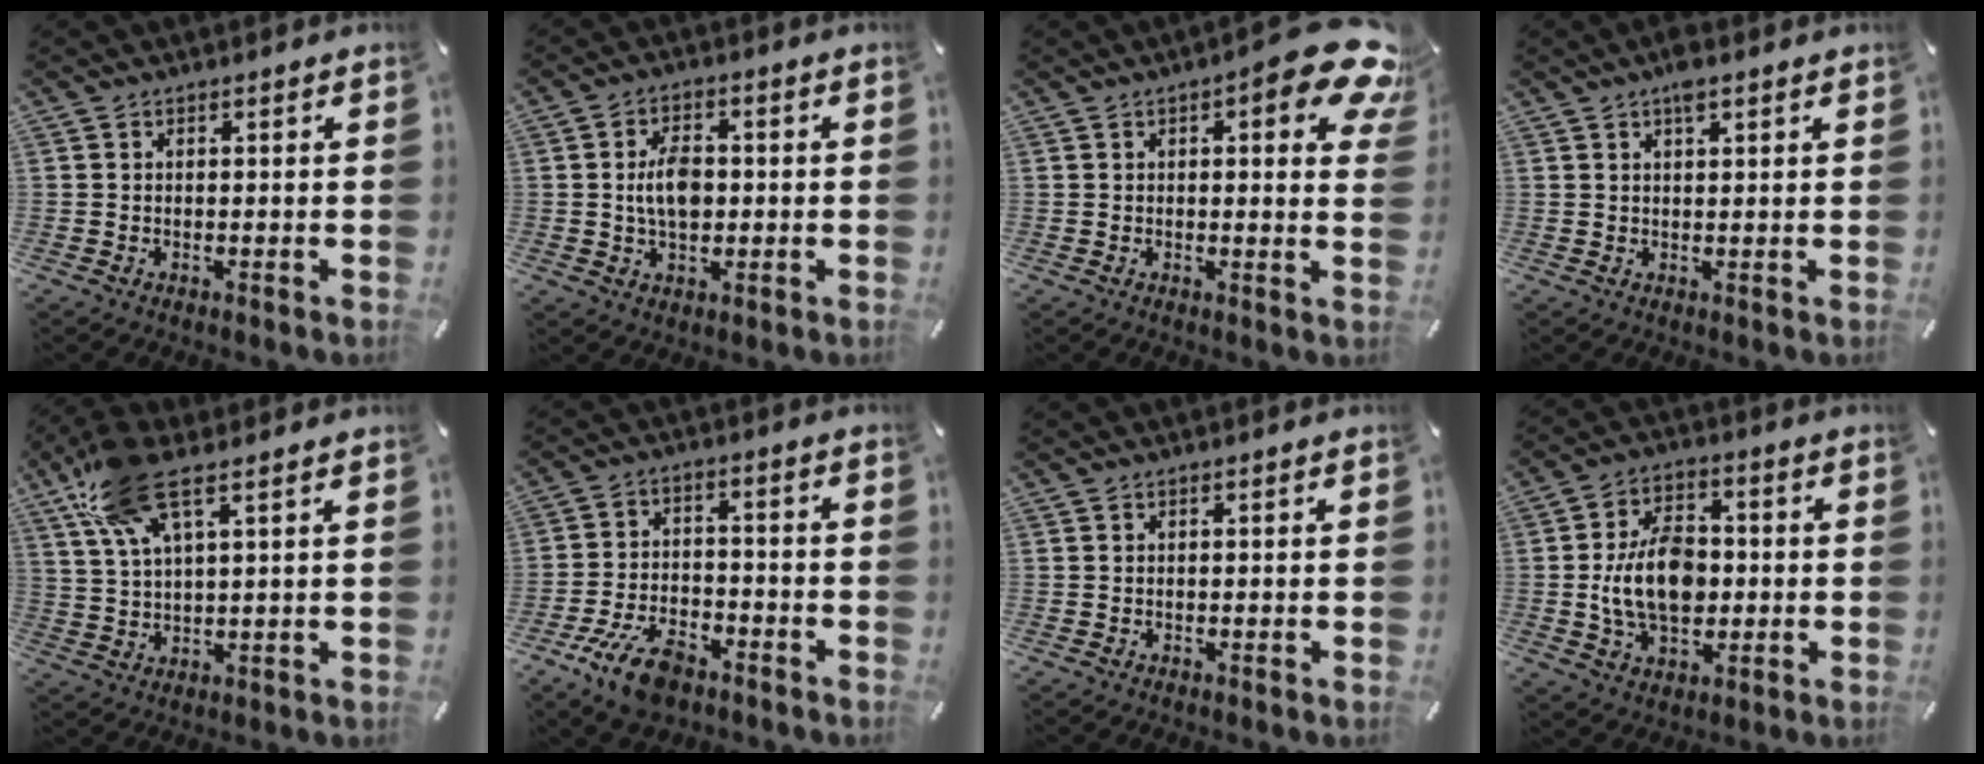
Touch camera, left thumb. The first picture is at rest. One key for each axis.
{"total": 6.9, "fx": 0.1, "fy": 4.7, "fz": 5.1, "tx": -0.094, "ty": 0.002, "tz": -0.004}
{"total": 12.4, "fx": 5.8, "fy": 4.5, "fz": 10.0, "tx": -0.119, "ty": -0.038, "tz": 0.094}
{"total": 3.5, "fx": 2.1, "fy": 1.2, "fz": 2.6, "tx": -0.042, "ty": -0.003, "tz": 0.033}
{"total": 12.3, "fx": 6.9, "fy": 4.4, "fz": 9.1, "tx": -0.202, "ty": -0.006, "tz": 0.128}
{"total": 10.9, "fx": -6.6, "fy": 5.7, "fz": 6.5, "tx": -0.135, "ty": 0.034, "tz": -0.122}
{"total": 0.0}
{"total": 13.8, "fx": -0.7, "fy": 9.7, "fz": 9.8, "tx": -0.184, "ty": 0.007, "tz": -0.012}